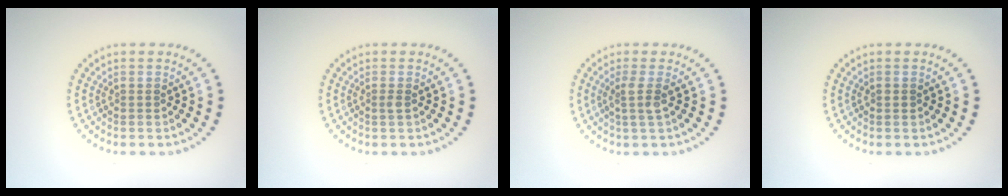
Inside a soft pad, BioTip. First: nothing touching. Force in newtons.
{"total": 0.6, "press": 0.4, "slide": 0.4}
{"total": 1.8, "press": 1.3, "slide": 1.3}
{"total": 0.6, "press": 0.6, "slide": 0.1}